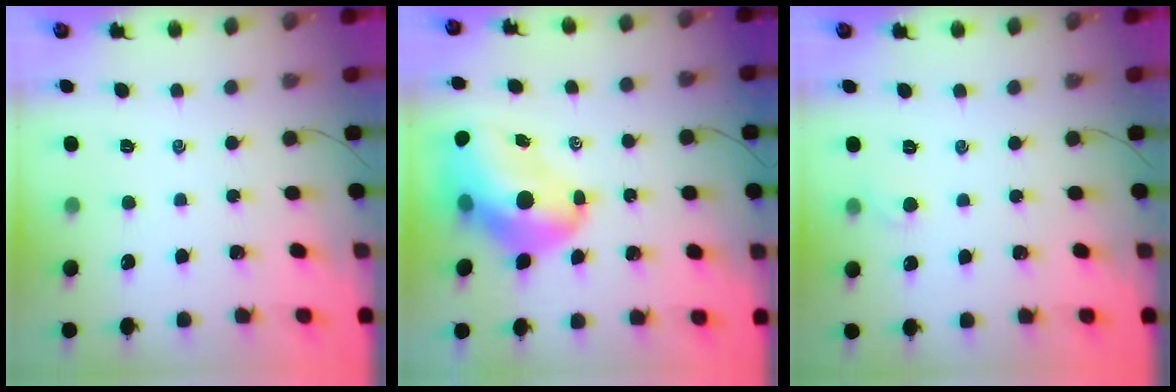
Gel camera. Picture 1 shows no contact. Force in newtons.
{"total": 14.2, "press": 13.7, "slide": 4.0}
{"total": 2.9, "press": 2.8, "slide": 1.0}